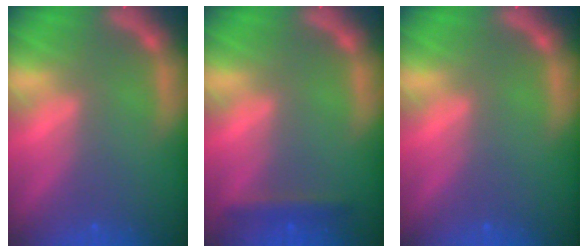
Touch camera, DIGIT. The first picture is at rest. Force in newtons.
{"total": 1.9}
{"total": 0.0}